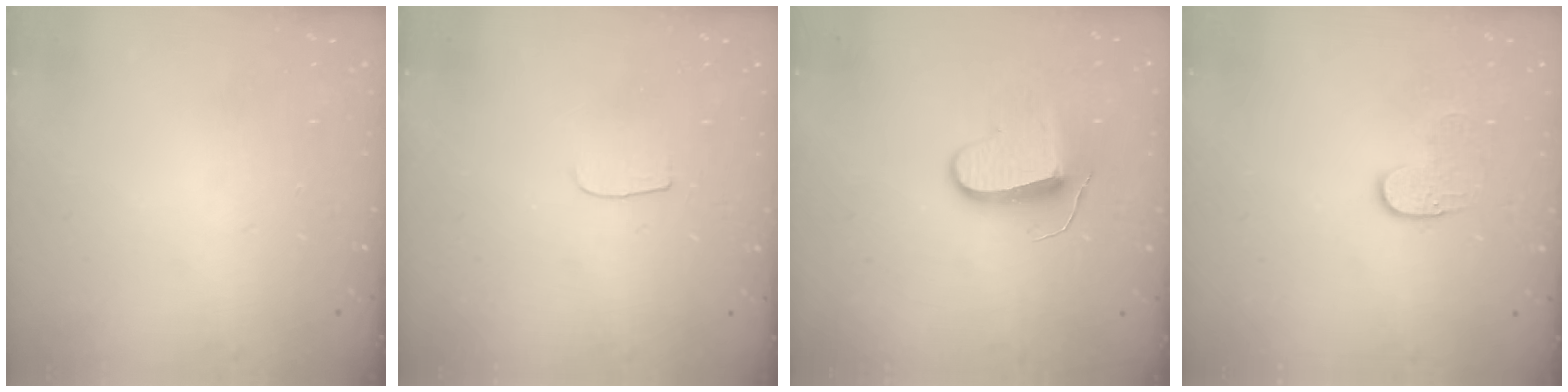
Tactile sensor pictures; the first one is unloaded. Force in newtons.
{"total": 3.0, "press": 3.0, "slide": 0.4}
{"total": 9.1, "press": 9.0, "slide": 0.6}
{"total": 3.6, "press": 3.6, "slide": 0.3}